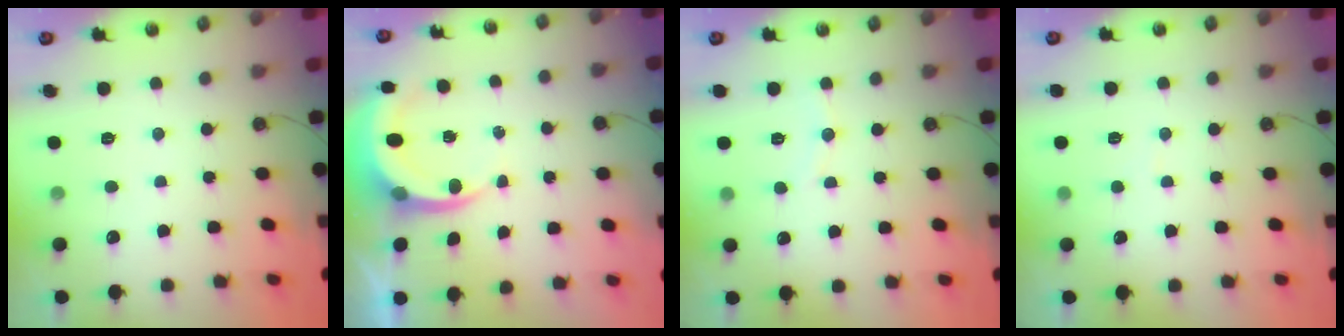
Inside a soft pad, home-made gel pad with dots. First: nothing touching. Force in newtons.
{"total": 4.6, "press": 4.6, "slide": 0.2}
{"total": 5.5, "press": 5.2, "slide": 1.6}
{"total": 3.6, "press": 3.5, "slide": 0.9}